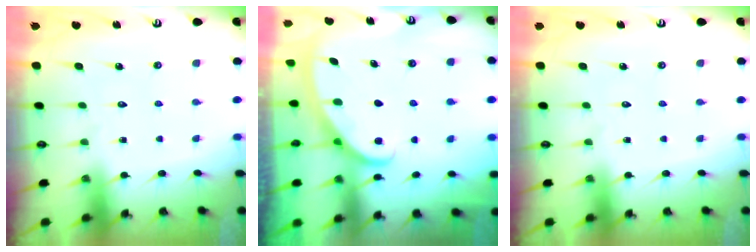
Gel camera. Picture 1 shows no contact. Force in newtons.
{"total": 2.9, "press": 2.9, "slide": 0.4}
{"total": 0.0}